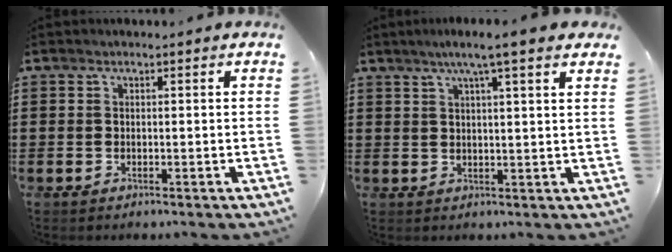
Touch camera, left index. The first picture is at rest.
{"total": 4.9, "force": [3.3, -0.5, 3.5], "torque": [-0.077, -0.001, 0.056]}